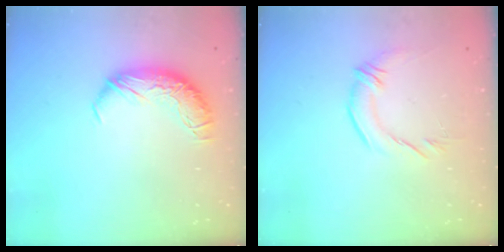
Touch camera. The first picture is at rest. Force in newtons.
{"total": 1.8, "press": 0.7, "slide": 1.7}